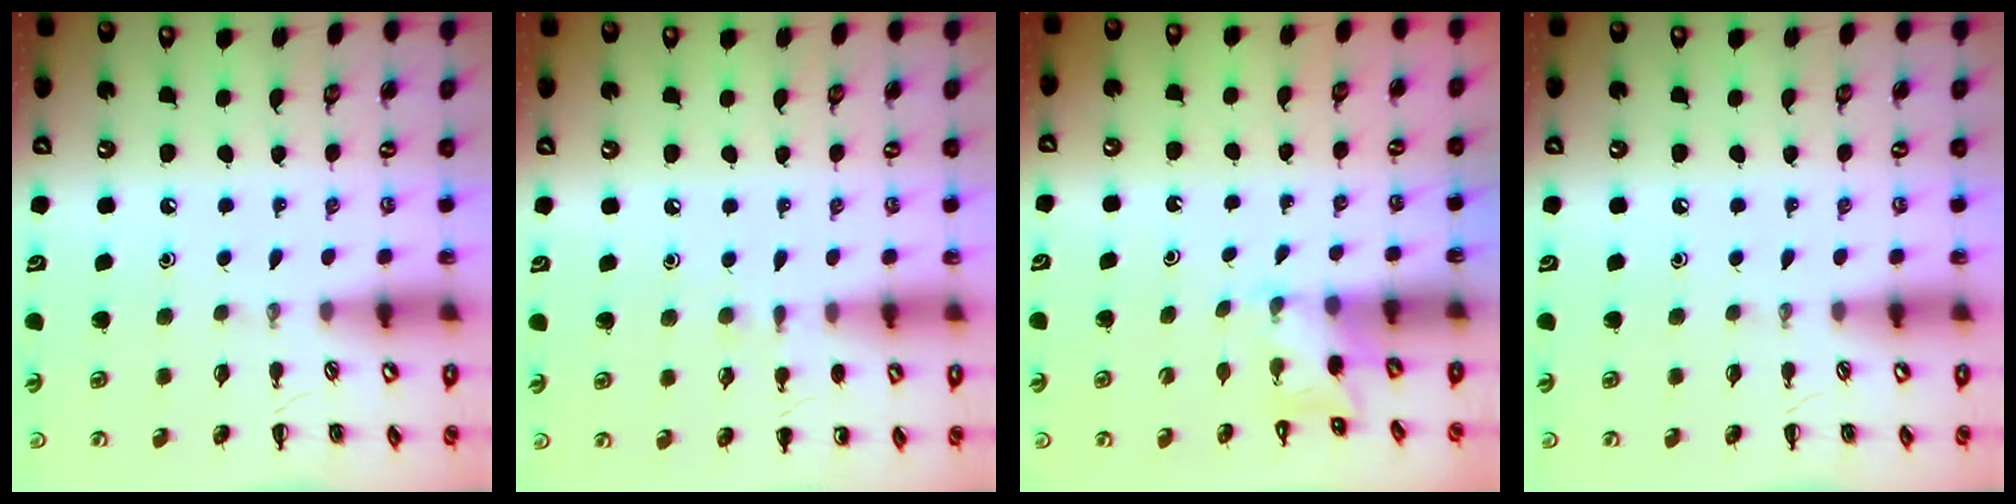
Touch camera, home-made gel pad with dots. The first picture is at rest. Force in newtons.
{"total": 5.4, "press": 5.2, "slide": 1.7}
{"total": 2.7, "press": 2.6, "slide": 0.9}
{"total": 0.0}